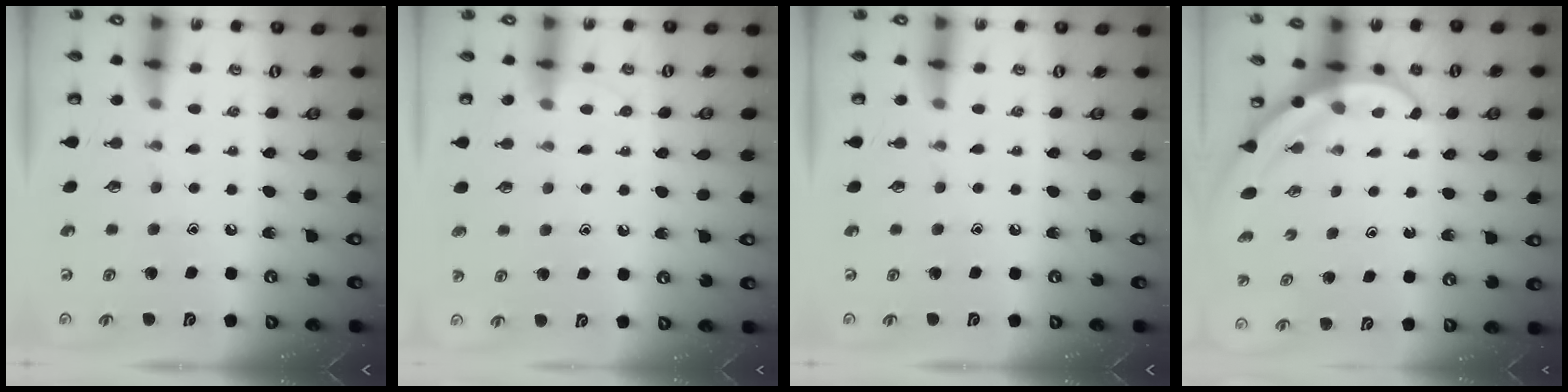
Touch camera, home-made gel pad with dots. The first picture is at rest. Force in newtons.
{"total": 3.7, "press": 3.7, "slide": 0.4}
{"total": 0.0}
{"total": 3.7, "press": 3.7, "slide": 0.2}